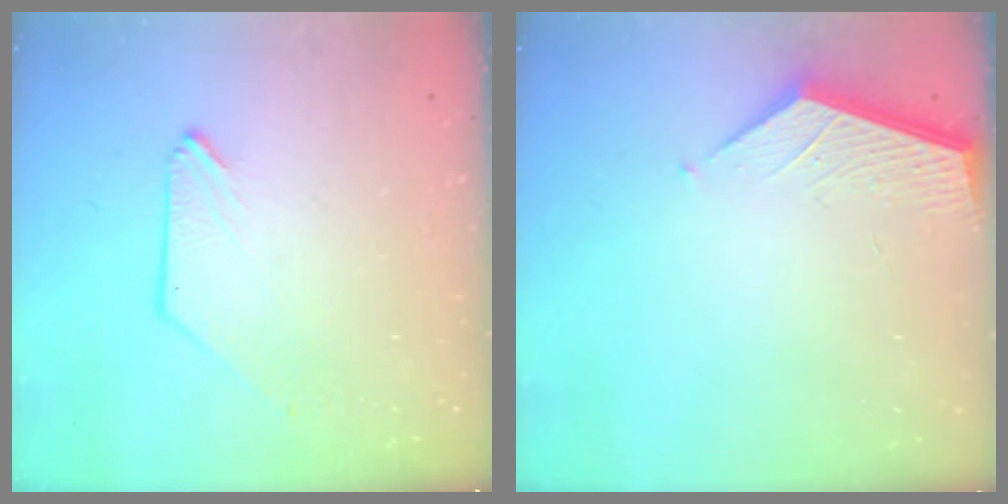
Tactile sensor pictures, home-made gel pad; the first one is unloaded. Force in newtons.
{"total": 2.2, "press": 2.2, "slide": 0.2}